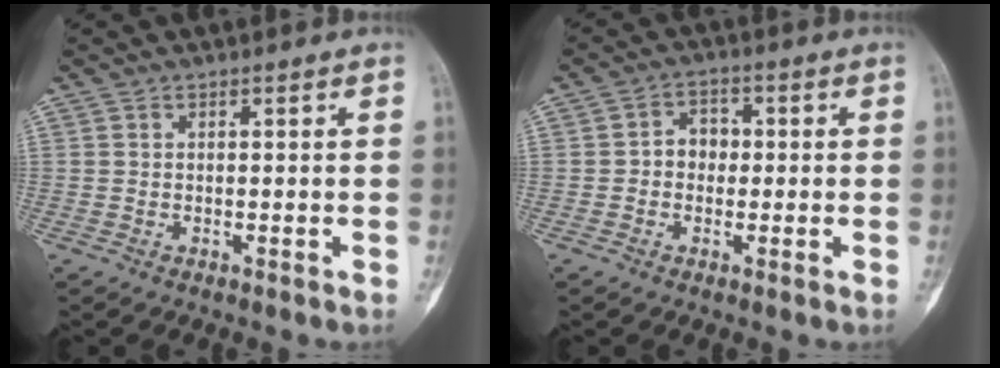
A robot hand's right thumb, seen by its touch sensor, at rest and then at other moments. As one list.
[{"total": 4.2, "force": [-0.2, 3.5, 2.4], "torque": [-0.015, 0.016, -0.012]}]